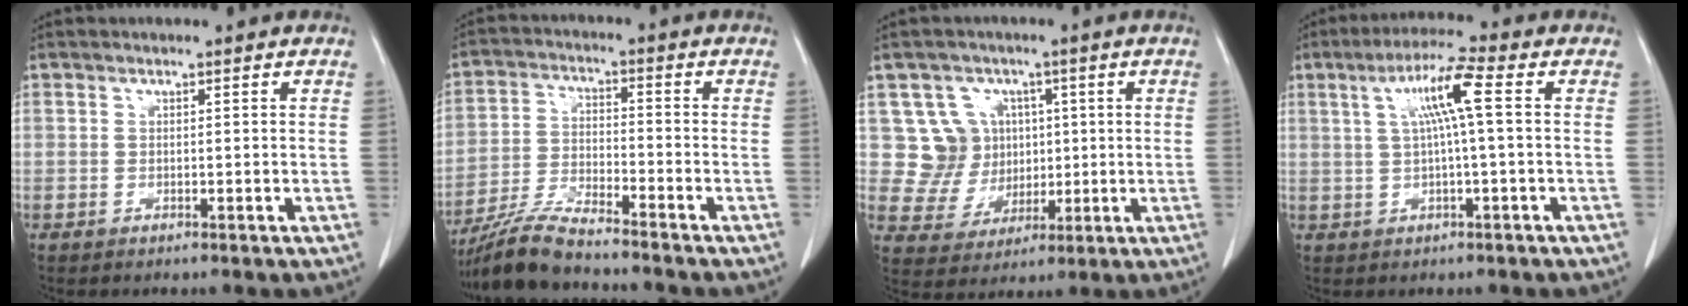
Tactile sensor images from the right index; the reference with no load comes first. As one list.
[{"total": 8.6, "force": [-7.8, 0.4, 3.7], "torque": [-0.074, -0.019, -0.150]}, {"total": 8.1, "force": [2.3, 7.7, 0.6], "torque": [-0.004, 0.027, 0.053]}, {"total": 7.4, "force": [1.7, -0.2, 7.1], "torque": [-0.130, 0.020, 0.033]}]